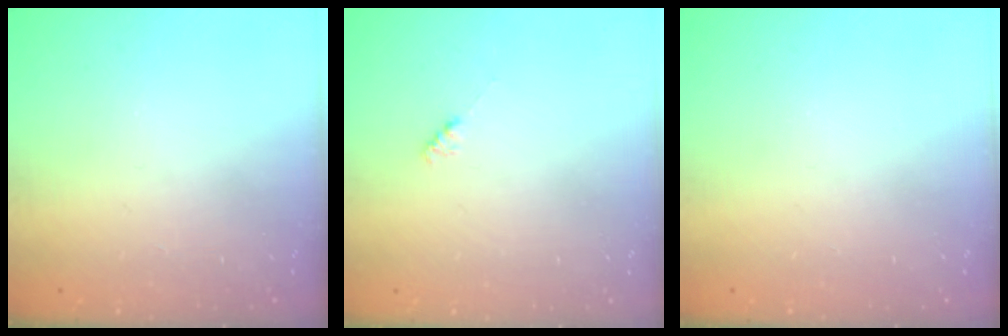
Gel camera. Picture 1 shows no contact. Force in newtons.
{"total": 2.1, "press": 2.0, "slide": 0.5}
{"total": 0.0}